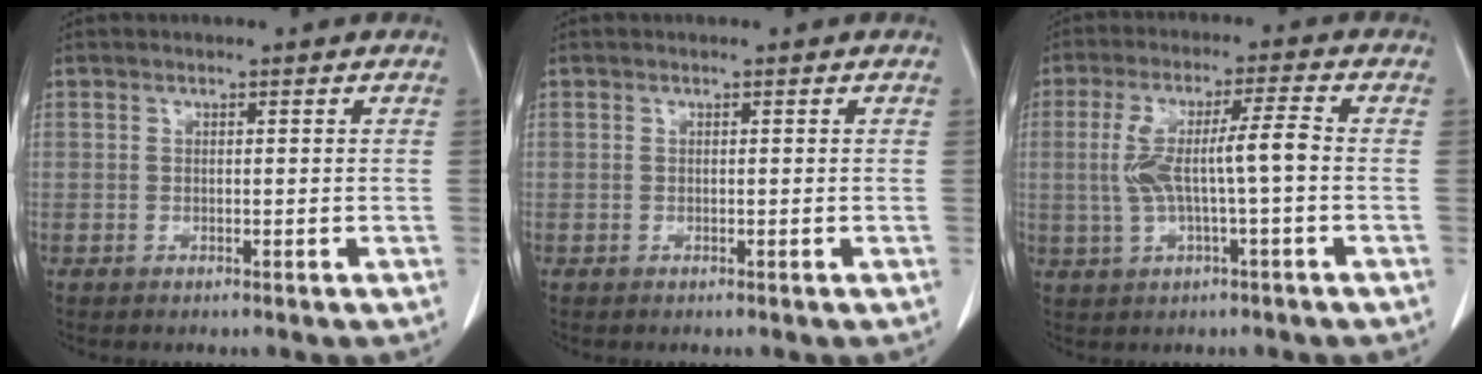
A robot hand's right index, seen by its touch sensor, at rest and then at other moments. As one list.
[{"total": 0.0}, {"total": 8.0, "force": [-0.2, 0.7, 8.0], "torque": [-0.158, 0.021, 0.000]}]